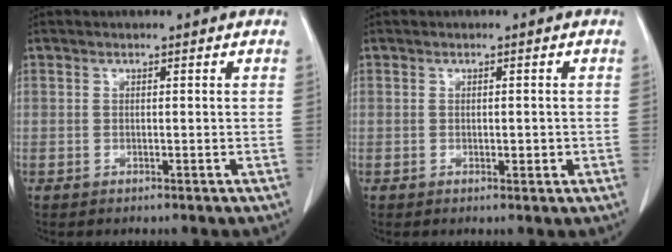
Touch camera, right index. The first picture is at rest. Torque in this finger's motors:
{"motor_torque": [0.02, 0.07, -0.02, 0.04]}